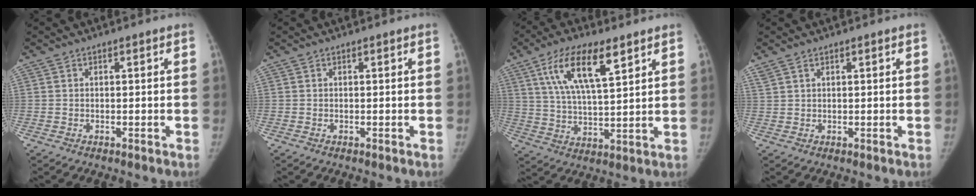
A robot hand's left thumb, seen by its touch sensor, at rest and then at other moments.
{"total": 0.0}
{"total": 13.1, "force": [6.6, 4.3, 10.4], "torque": [-0.176, -0.024, 0.124]}
{"total": 1.7, "force": [1.4, 0.4, 1.0], "torque": [-0.024, 0.011, 0.031]}